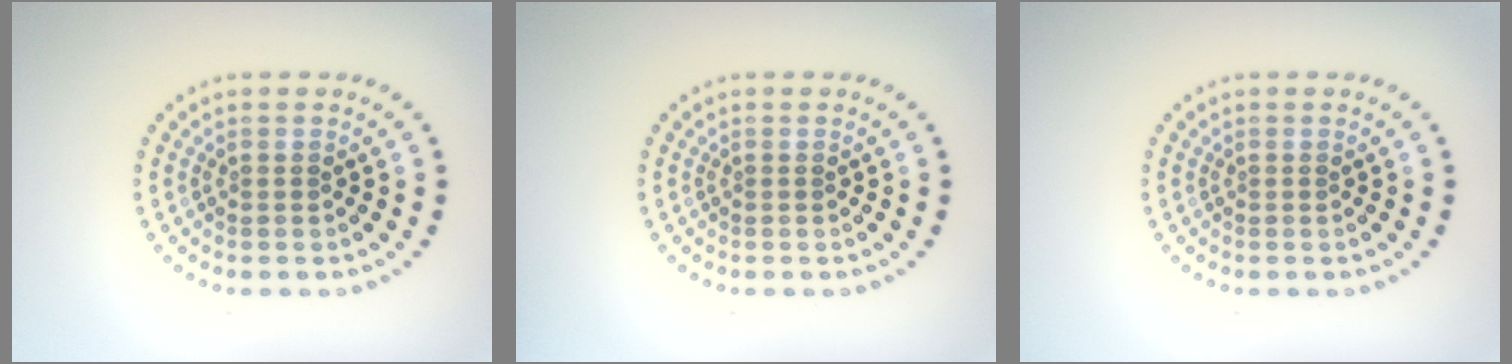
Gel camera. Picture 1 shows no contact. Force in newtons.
{"total": 0.0}
{"total": 0.0}